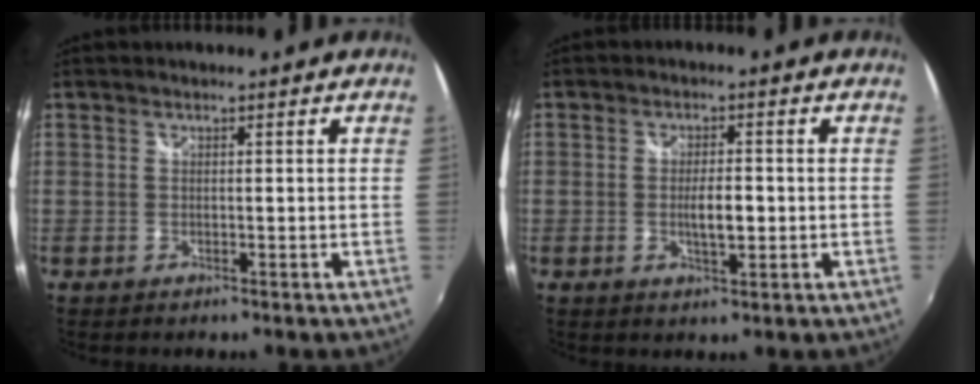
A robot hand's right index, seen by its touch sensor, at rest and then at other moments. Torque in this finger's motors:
{"motor_torque": [0.76, -0.15, 0.32, 0.08]}